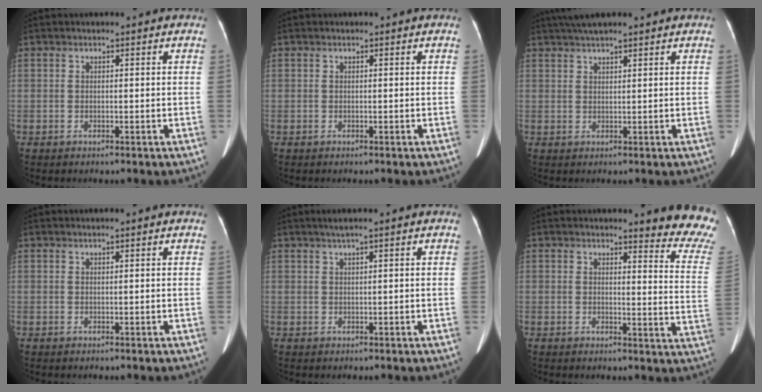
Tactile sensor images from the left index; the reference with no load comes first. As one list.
[{"total": 0.0}, {"total": 5.5, "force": [4.6, 0.4, 3.0], "torque": [-0.049, 0.034, 0.081]}, {"total": 0.6, "force": [0.5, -0.1, 0.3], "torque": [-0.009, 0.007, 0.015]}, {"total": 1.6, "force": [1.0, -0.3, 1.3], "torque": [-0.031, 0.008, 0.024]}, {"total": 10.5, "force": [10.1, 0.4, 2.8], "torque": [-0.007, -0.097, 0.079]}]